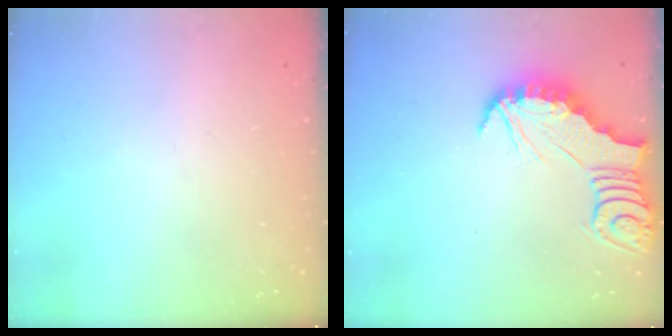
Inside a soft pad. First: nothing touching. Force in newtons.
{"total": 2.8, "press": 2.7, "slide": 0.3}